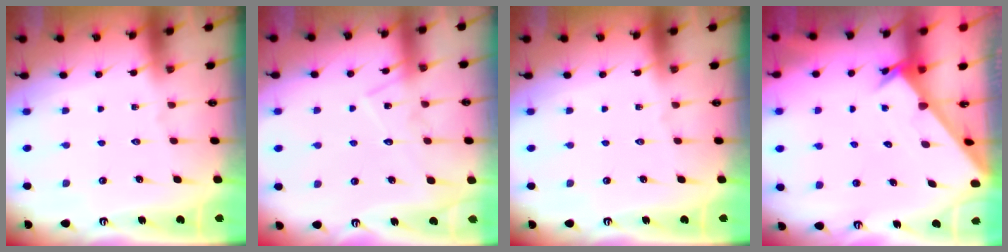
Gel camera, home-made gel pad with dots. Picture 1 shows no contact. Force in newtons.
{"total": 11.2, "press": 11.2, "slide": 0.8}
{"total": 0.0}
{"total": 2.2, "press": 2.2, "slide": 0.1}